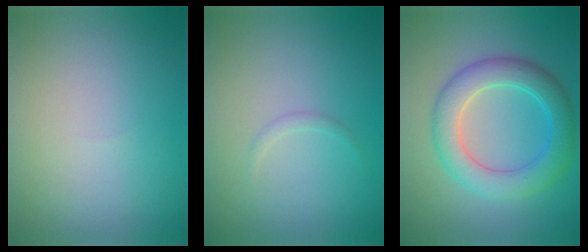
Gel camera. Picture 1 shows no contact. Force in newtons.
{"total": 0.6, "press": 0.6, "slide": 0.0}
{"total": 5.6, "press": 5.6, "slide": 0.4}